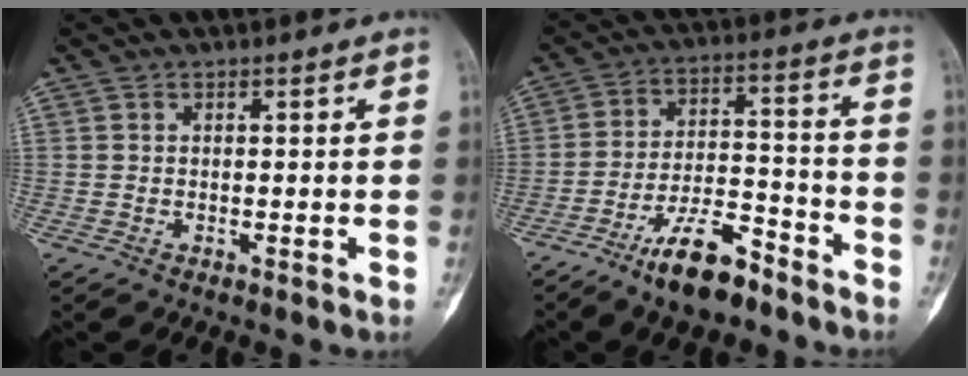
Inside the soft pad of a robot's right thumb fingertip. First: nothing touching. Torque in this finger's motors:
{"motor_torque": [2.18, 0.67, 0.69, -1.22, 0.30]}